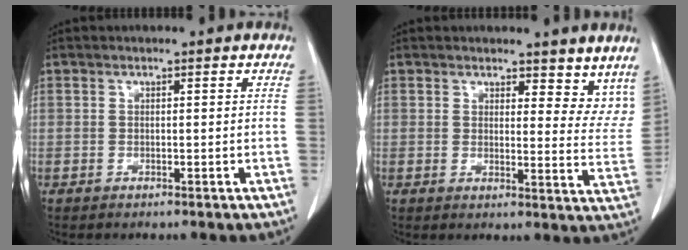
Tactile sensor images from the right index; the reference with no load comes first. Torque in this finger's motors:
{"motor_torque": [-0.05, 0.17, -0.04, 0.00]}